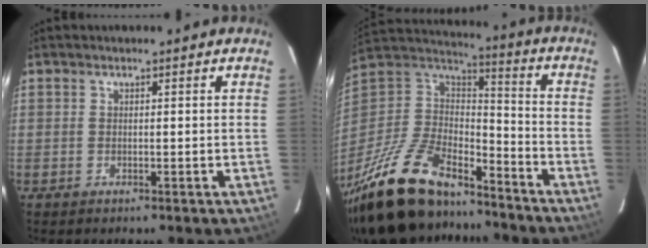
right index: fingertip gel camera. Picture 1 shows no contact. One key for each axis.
{"total": 30.5, "fx": -22.5, "fy": 12.1, "fz": 16.7, "tx": -0.349, "ty": -0.016, "tz": -0.372}